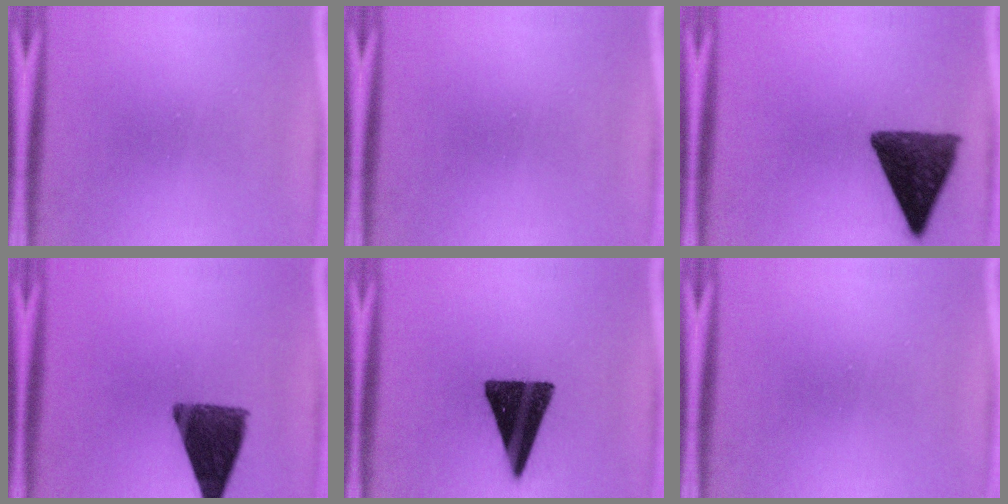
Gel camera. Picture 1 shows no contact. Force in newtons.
{"total": 0.0}
{"total": 12.6}
{"total": 11.5}
{"total": 16.1}
{"total": 0.0}